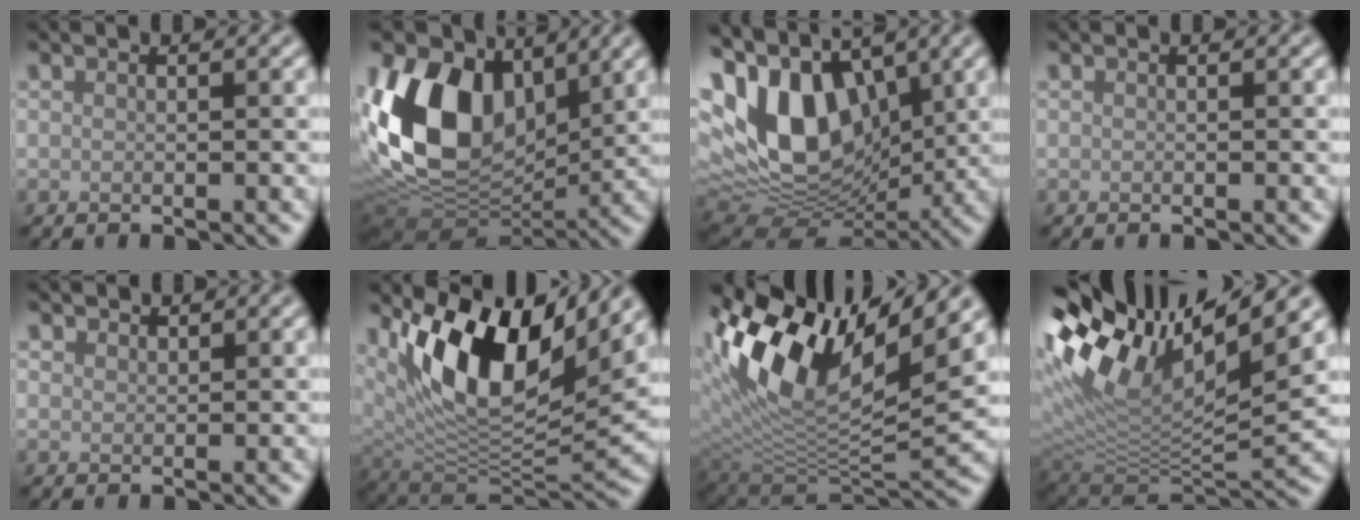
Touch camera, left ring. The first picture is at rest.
{"total": 14.0, "force": [1.9, 9.0, 10.5], "torque": [-0.220, 0.000, 0.024]}
{"total": 13.5, "force": [3.0, 8.4, 10.2], "torque": [-0.203, 0.005, 0.044]}
{"total": 0.0}
{"total": 0.6, "force": [0.4, 0.4, 0.1], "torque": [-0.005, -0.001, 0.006]}
{"total": 12.3, "force": [4.6, 5.6, 9.9], "torque": [-0.171, -0.013, 0.087]}
{"total": 12.2, "force": [4.8, 5.6, 9.8], "torque": [-0.191, 0.006, 0.089]}
{"total": 12.6, "force": [4.8, 5.6, 10.3], "torque": [-0.203, 0.016, 0.080]}